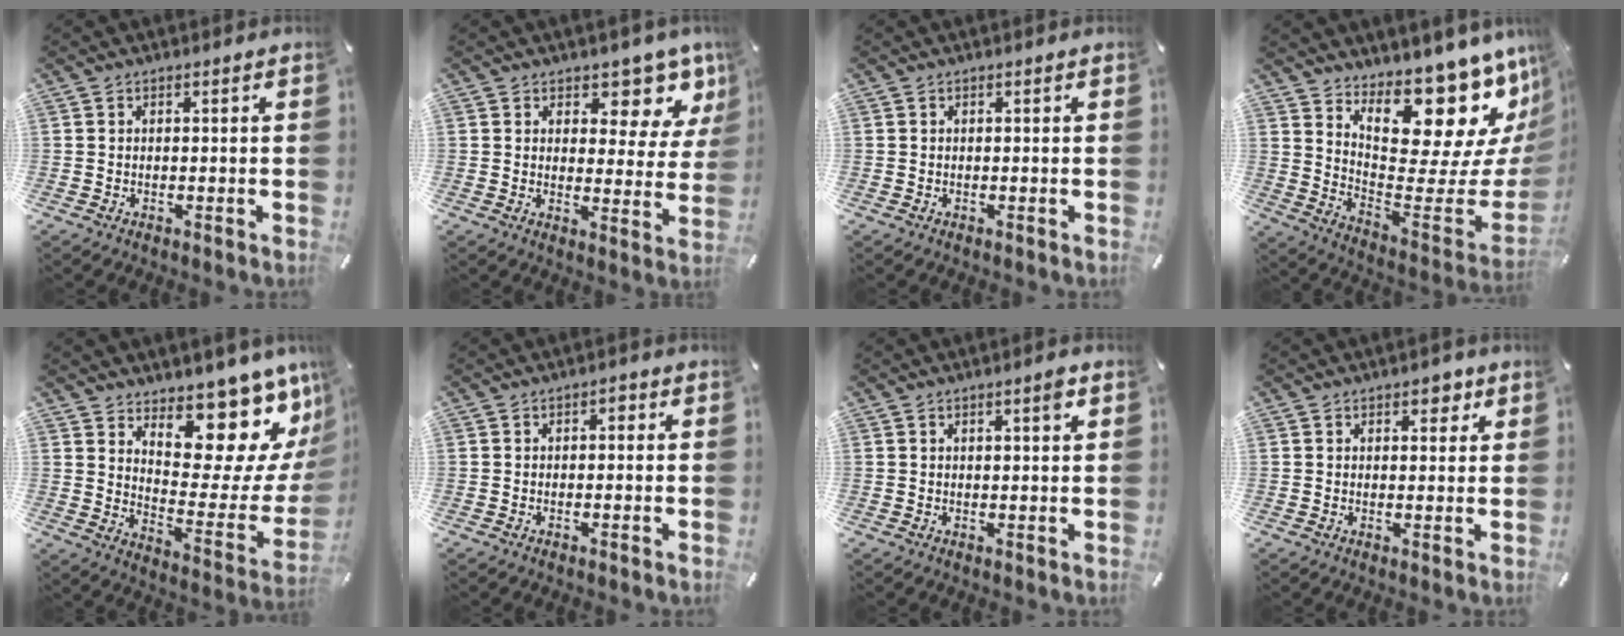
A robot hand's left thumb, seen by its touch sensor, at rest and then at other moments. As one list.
[{"total": 9.8, "force": [7.1, 4.8, 4.8], "torque": [-0.050, -0.063, 0.119]}, {"total": 0.0}, {"total": 19.8, "force": [15.0, 7.8, 10.2], "torque": [-0.103, -0.131, 0.244]}, {"total": 15.7, "force": [13.0, 6.2, 6.3], "torque": [-0.065, -0.124, 0.215]}, {"total": 1.1, "force": [-0.5, 0.8, 0.6], "torque": [-0.013, 0.007, -0.013]}, {"total": 2.4, "force": [1.1, 0.5, 2.1], "torque": [-0.035, 0.000, 0.016]}, {"total": 3.2, "force": [1.8, 2.1, 1.7], "torque": [-0.006, -0.006, 0.023]}]